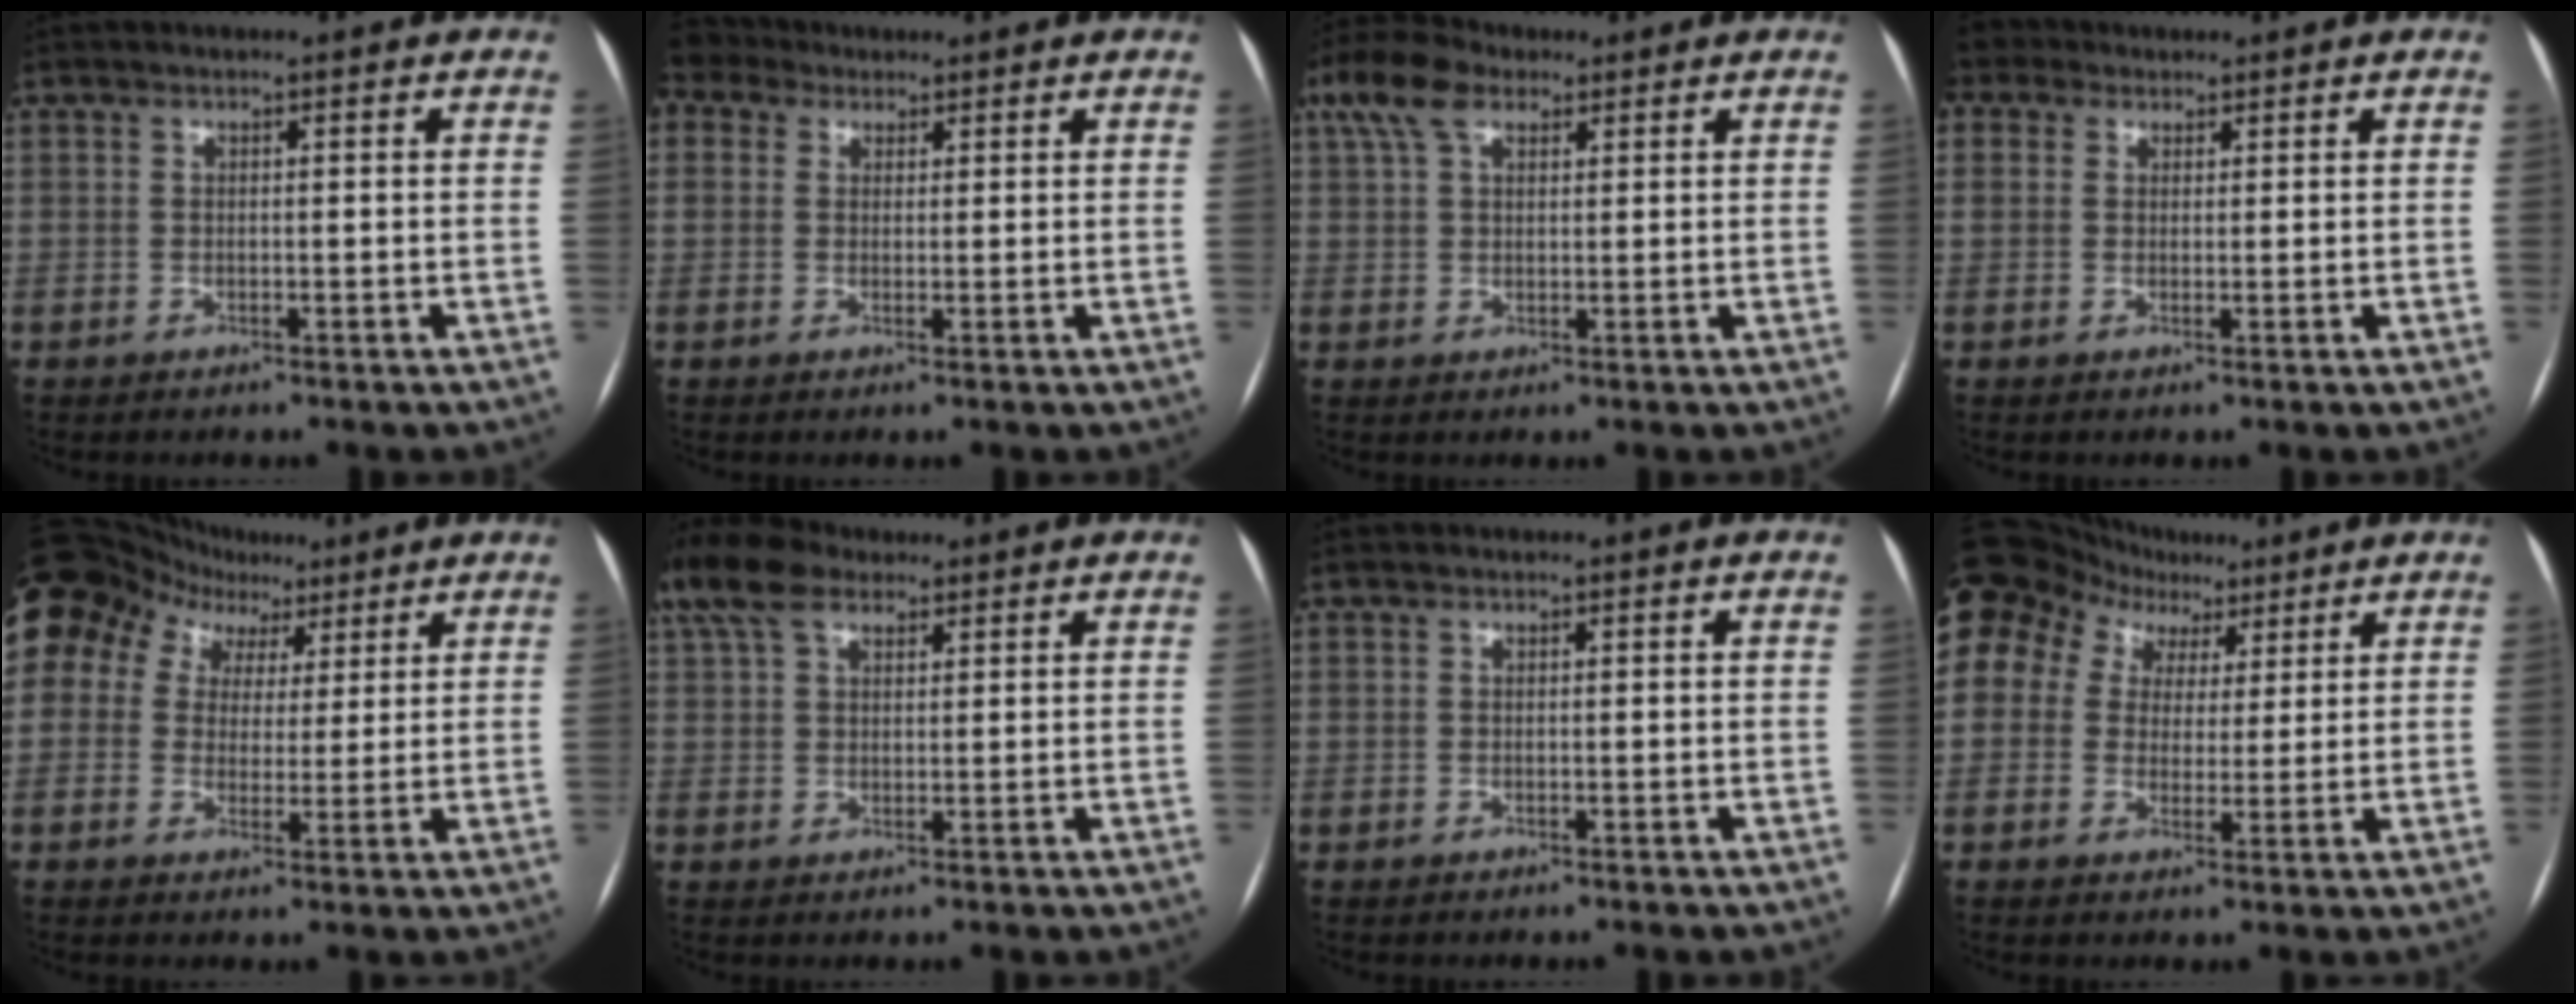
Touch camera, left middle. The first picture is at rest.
{"total": 3.4, "force": [2.8, 1.9, 0.1], "torque": [-0.016, 0.024, 0.062]}
{"total": 6.9, "force": [3.9, 3.5, 4.5], "torque": [-0.105, 0.036, 0.075]}
{"total": 3.0, "force": [2.1, 2.1, 0.4], "torque": [-0.023, 0.020, 0.048]}
{"total": 18.9, "force": [10.3, 14.2, 7.1], "torque": [-0.212, 0.090, 0.188]}
{"total": 10.0, "force": [6.9, 4.8, 5.4], "torque": [-0.127, 0.051, 0.135]}
{"total": 0.0}
{"total": 21.2, "force": [10.5, 16.5, 8.3], "torque": [-0.257, 0.103, 0.198]}